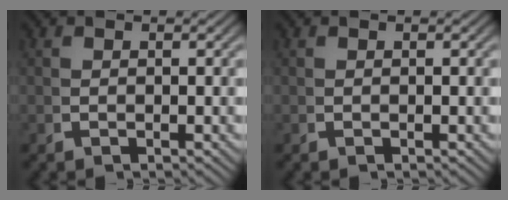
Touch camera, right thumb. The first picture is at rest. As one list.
[{"total": 0.0}]